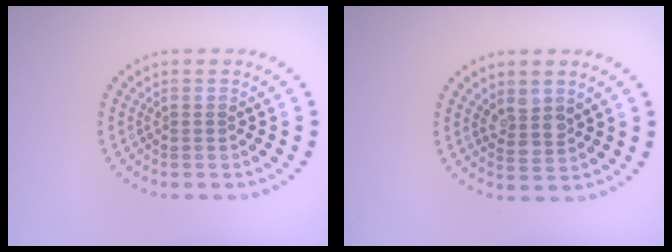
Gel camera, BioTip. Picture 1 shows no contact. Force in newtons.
{"total": 2.3, "press": 2.1, "slide": 1.0}